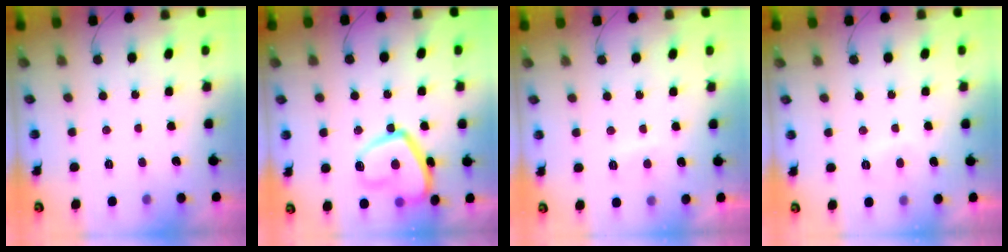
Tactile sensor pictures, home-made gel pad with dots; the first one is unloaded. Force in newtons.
{"total": 14.7, "press": 14.7, "slide": 1.3}
{"total": 2.6, "press": 2.4, "slide": 0.8}
{"total": 1.2, "press": 1.0, "slide": 0.7}